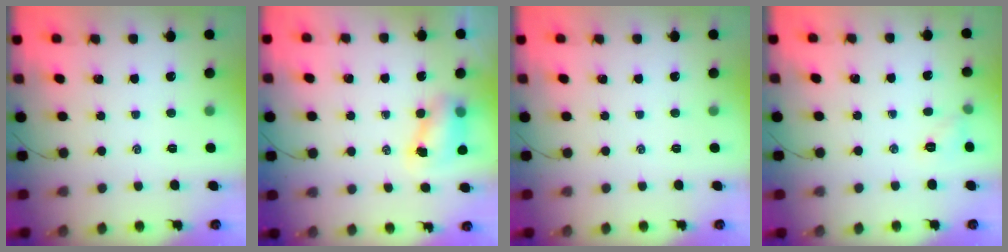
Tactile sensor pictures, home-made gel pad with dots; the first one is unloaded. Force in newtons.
{"total": 7.2, "press": 7.1, "slide": 1.1}
{"total": 0.0}
{"total": 5.5, "press": 5.3, "slide": 1.7}